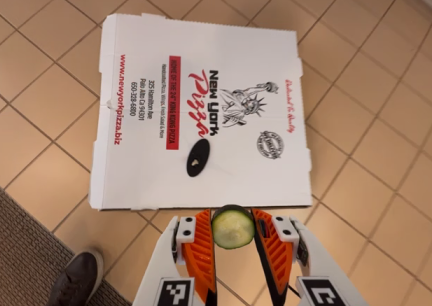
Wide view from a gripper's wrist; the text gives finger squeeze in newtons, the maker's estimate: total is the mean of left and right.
{"total": 7.1, "left": 7.2, "right": 7.0}